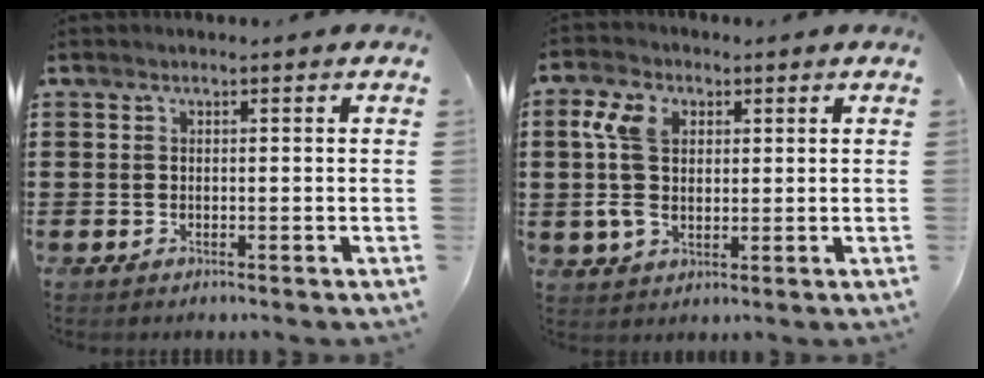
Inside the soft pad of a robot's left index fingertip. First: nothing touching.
{"total": 7.6, "force": [1.6, 5.3, 5.2], "torque": [-0.134, 0.013, 0.024]}